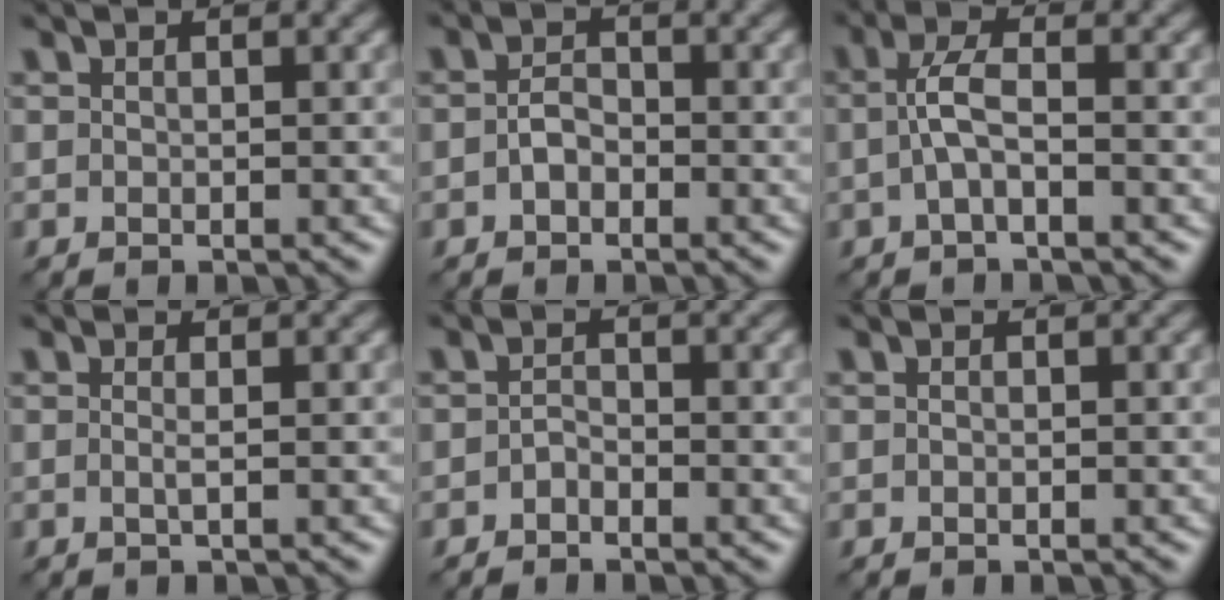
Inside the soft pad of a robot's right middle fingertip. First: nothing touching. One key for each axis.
{"total": 1.6, "fx": -0.5, "fy": 1.1, "fz": 1.1, "tx": -0.023, "ty": 0.003, "tz": -0.014}
{"total": 2.5, "fx": -0.3, "fy": 0.8, "fz": 2.4, "tx": -0.054, "ty": 0.006, "tz": -0.012}
{"total": 0.8, "fx": -0.1, "fy": 0.2, "fz": 0.8, "tx": -0.014, "ty": -0.002, "tz": -0.005}
{"total": 0.9, "fx": -0.6, "fy": 0.5, "fz": 0.4, "tx": -0.009, "ty": 0.002, "tz": -0.015}
{"total": 0.0}